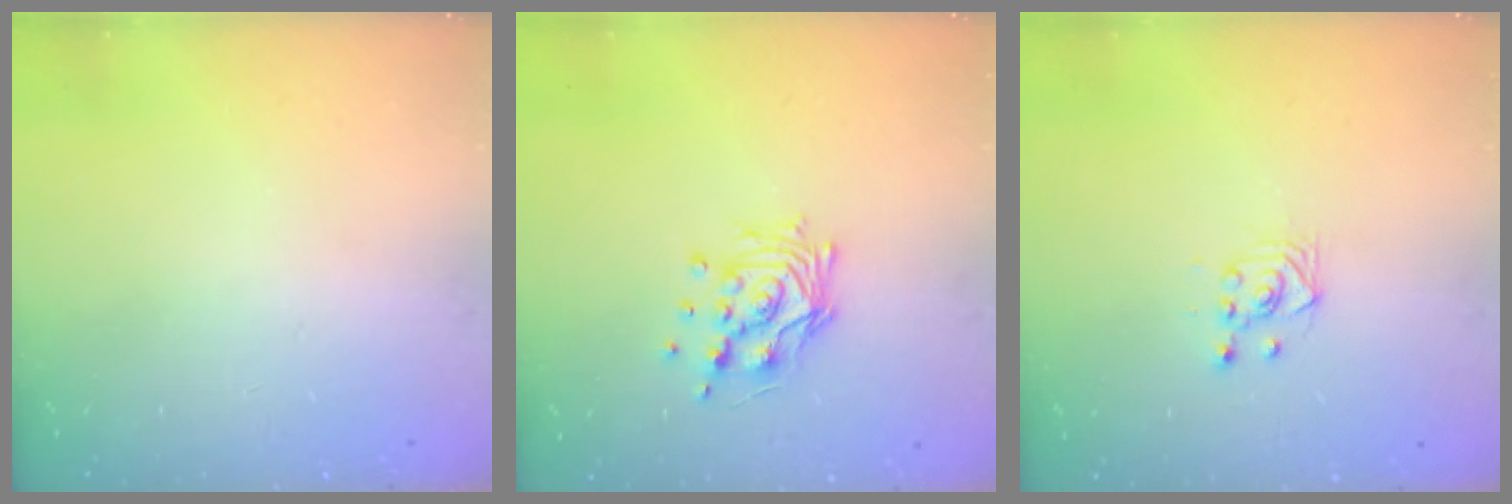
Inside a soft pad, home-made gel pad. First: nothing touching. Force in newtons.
{"total": 11.7, "press": 11.7, "slide": 0.9}
{"total": 3.2, "press": 3.1, "slide": 0.9}